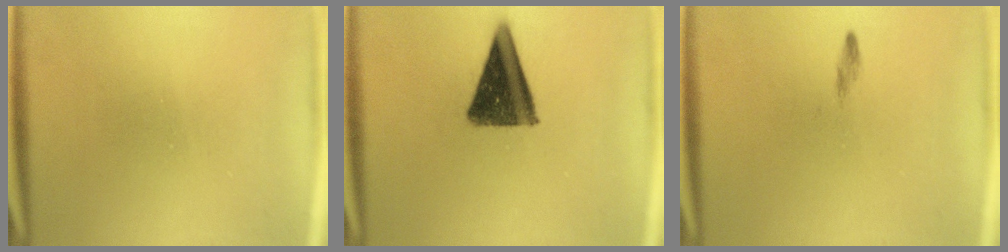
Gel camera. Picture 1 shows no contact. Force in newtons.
{"total": 11.6}
{"total": 0.7}